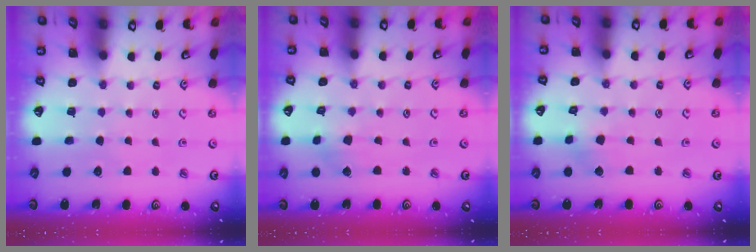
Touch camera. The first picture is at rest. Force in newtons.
{"total": 2.5, "press": 2.5, "slide": 0.5}
{"total": 2.7, "press": 2.7, "slide": 0.3}